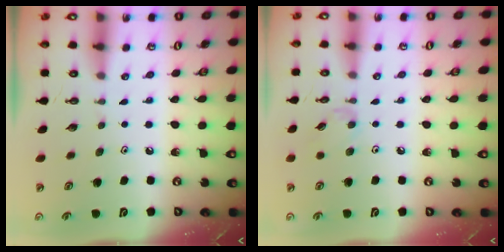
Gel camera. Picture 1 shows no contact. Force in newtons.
{"total": 4.7, "press": 4.6, "slide": 0.6}